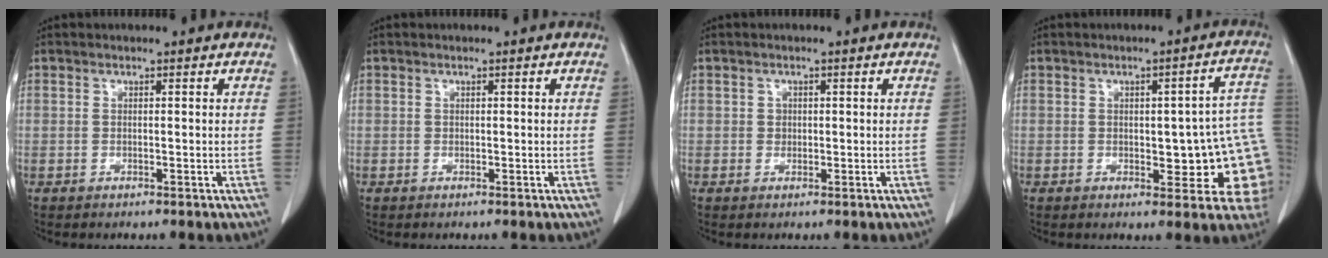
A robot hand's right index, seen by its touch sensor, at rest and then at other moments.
{"total": 0.0}
{"total": 1.0, "force": [0.1, 1.0, 0.2], "torque": [0.002, 0.005, 0.004]}
{"total": 13.1, "force": [-1.4, 4.5, 12.2], "torque": [-0.108, 0.021, -0.007]}